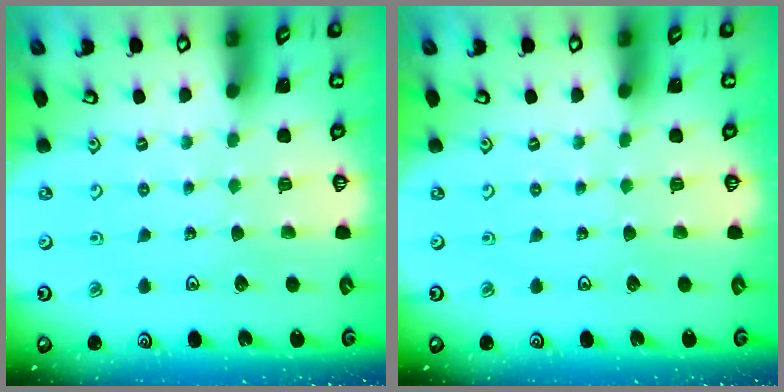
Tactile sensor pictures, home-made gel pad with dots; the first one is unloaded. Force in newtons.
{"total": 0.0}